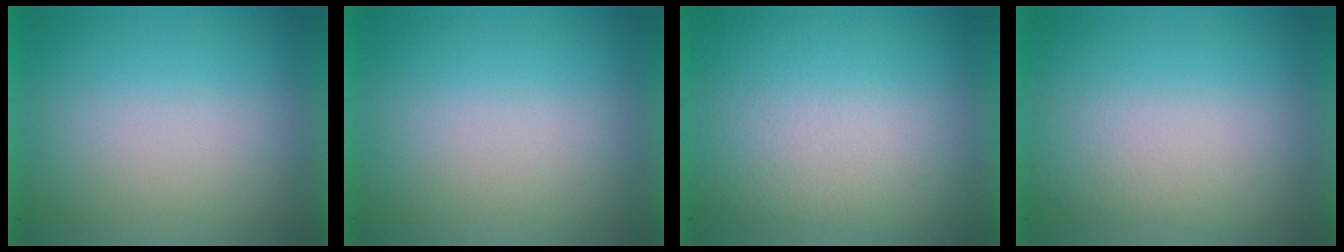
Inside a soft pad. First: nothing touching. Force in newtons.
{"total": 0.0}
{"total": 2.9}
{"total": 1.0}